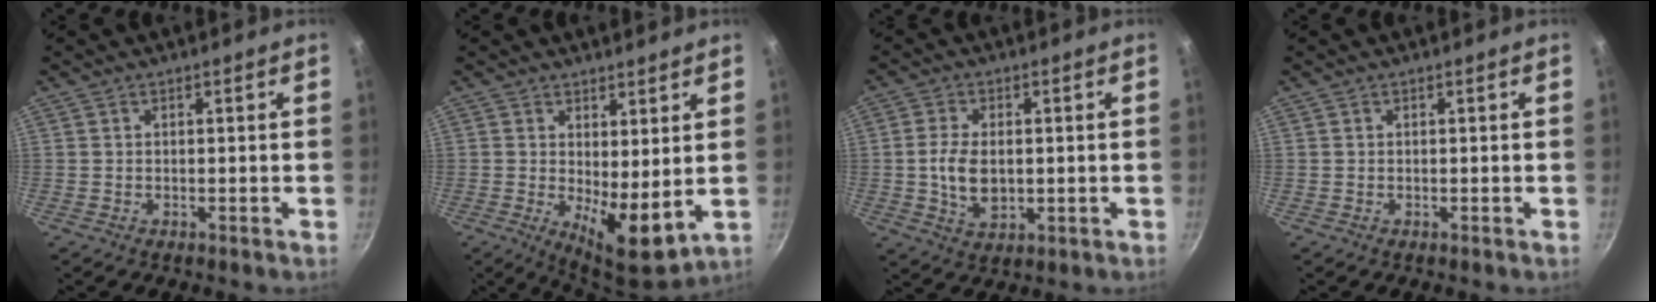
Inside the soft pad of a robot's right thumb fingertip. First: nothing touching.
{"total": 8.6, "force": [1.2, 3.2, 7.9], "torque": [-0.109, -0.030, 0.025]}
{"total": 7.6, "force": [-0.1, 4.7, 6.0], "torque": [-0.110, -0.004, 0.002]}
{"total": 0.0}